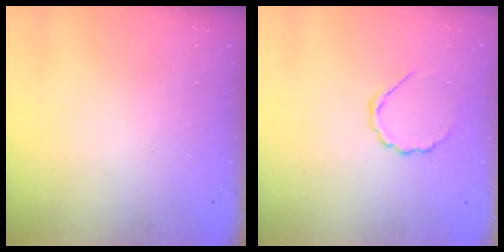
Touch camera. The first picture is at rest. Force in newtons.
{"total": 5.8, "press": 5.6, "slide": 1.8}